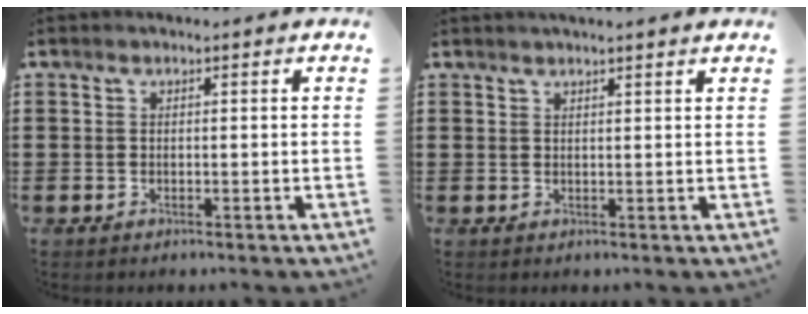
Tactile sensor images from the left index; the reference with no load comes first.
{"total": 1.3, "force": [1.2, -0.1, 0.5], "torque": [-0.011, 0.001, 0.023]}